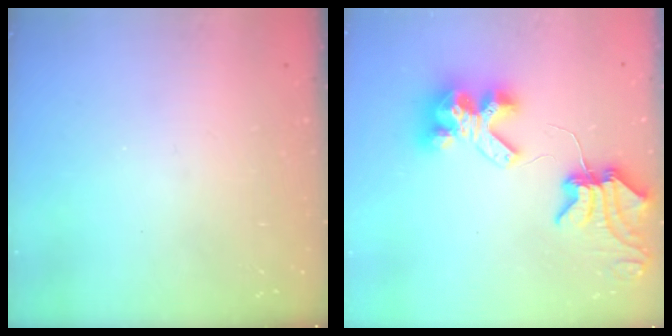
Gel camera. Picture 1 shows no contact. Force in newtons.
{"total": 11.8, "press": 11.7, "slide": 1.3}